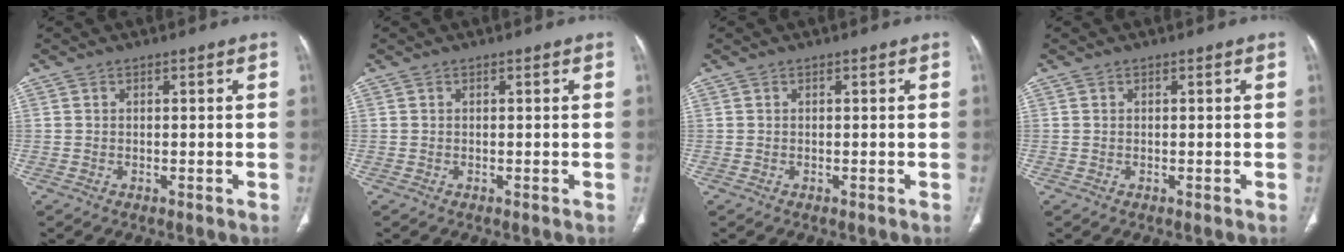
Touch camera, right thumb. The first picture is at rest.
{"total": 0.0}
{"total": 0.0}
{"total": 0.0}